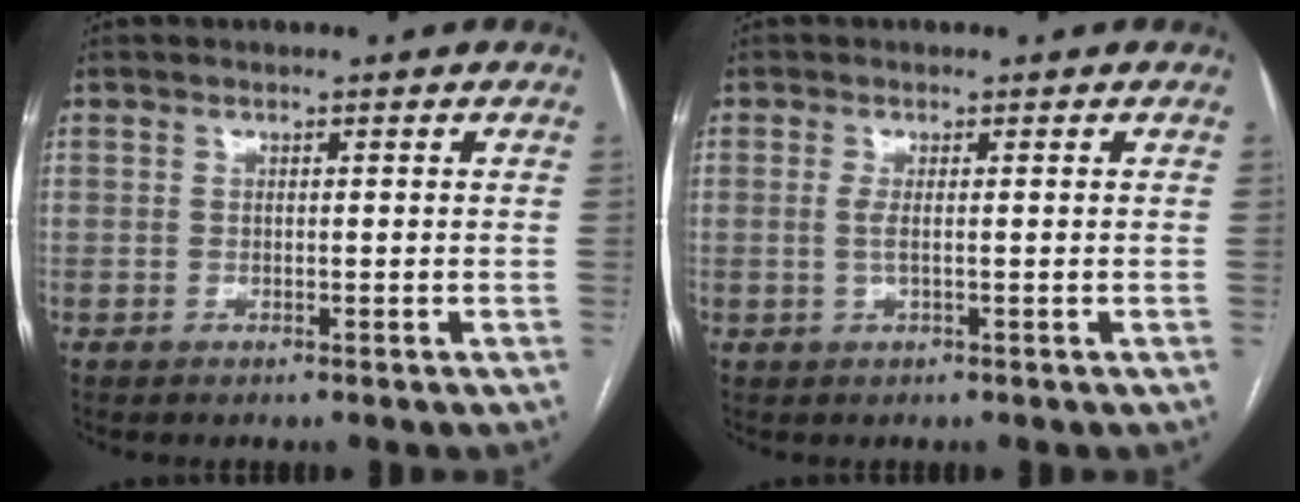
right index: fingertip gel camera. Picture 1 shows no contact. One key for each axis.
{"total": 1.7, "fx": -0.1, "fy": 0.0, "fz": 1.7, "tx": -0.042, "ty": -0.002, "tz": -0.001}